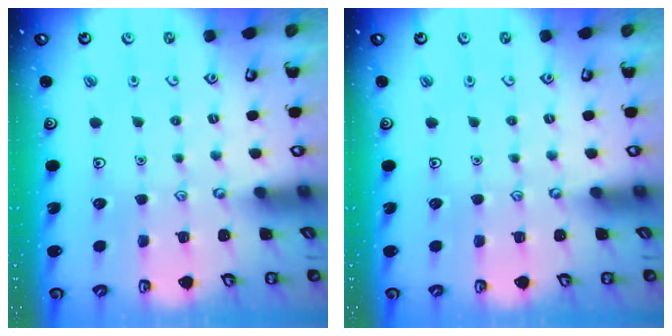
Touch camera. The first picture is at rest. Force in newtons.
{"total": 0.0}